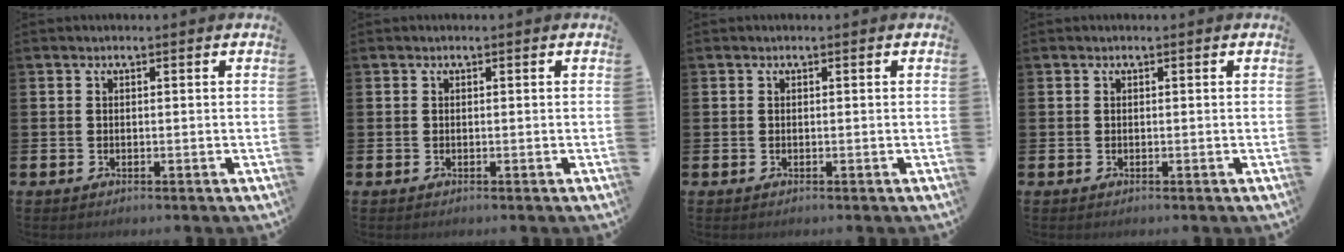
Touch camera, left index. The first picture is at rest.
{"total": 0.0}
{"total": 0.0}
{"total": 0.0}